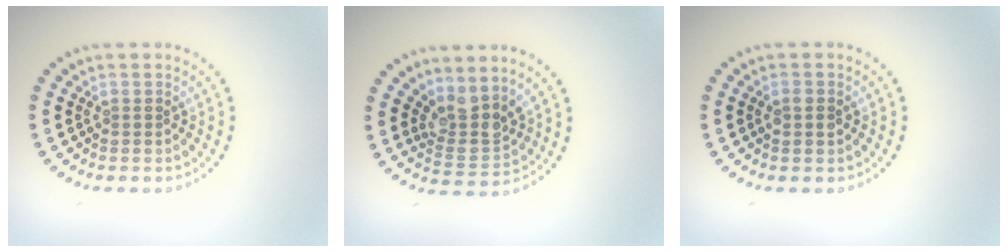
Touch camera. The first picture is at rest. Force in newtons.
{"total": 3.3, "press": 2.5, "slide": 2.1}
{"total": 1.5, "press": 1.5, "slide": 0.1}